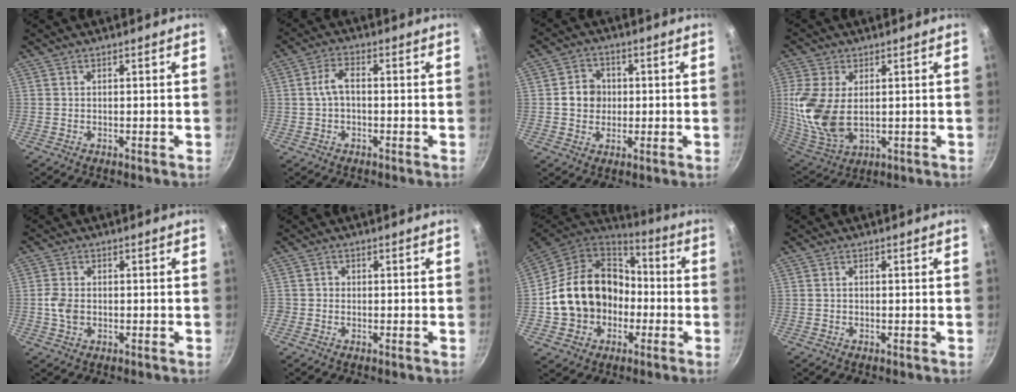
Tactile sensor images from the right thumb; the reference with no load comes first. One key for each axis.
{"total": 4.4, "fx": -0.3, "fy": 2.6, "fz": 3.6, "tx": -0.068, "ty": 0.023, "tz": -0.008}
{"total": 6.0, "fx": 0.2, "fy": 5.4, "fz": 2.7, "tx": -0.013, "ty": 0.007, "tz": -0.005}
{"total": 14.0, "fx": 1.3, "fy": 8.5, "fz": 11.1, "tx": -0.234, "ty": -0.016, "tz": 0.037}
{"total": 4.0, "fx": -0.6, "fy": 2.9, "fz": 2.7, "tx": -0.053, "ty": 0.005, "tz": -0.013}
{"total": 1.4, "fx": -0.4, "fy": 1.3, "fz": 0.2, "tx": 0.001, "ty": 0.004, "tz": -0.010}
{"total": 20.0, "fx": -2.2, "fy": 16.6, "fz": 11.0, "tx": -0.176, "ty": 0.055, "tz": -0.026}
{"total": 0.6, "fx": -0.1, "fy": 0.5, "fz": 0.3, "tx": -0.006, "ty": 0.004, "tz": -0.002}